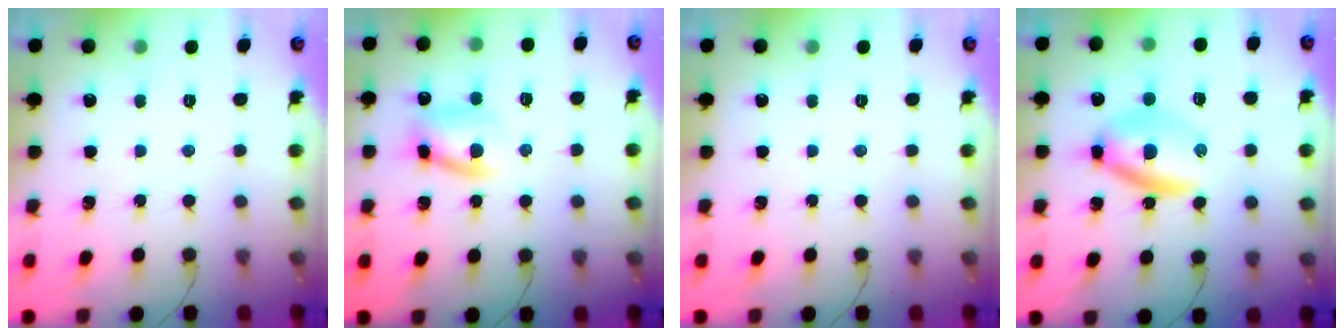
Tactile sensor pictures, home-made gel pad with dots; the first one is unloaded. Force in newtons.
{"total": 9.9, "press": 9.9, "slide": 1.2}
{"total": 0.0}
{"total": 6.6, "press": 6.5, "slide": 1.2}